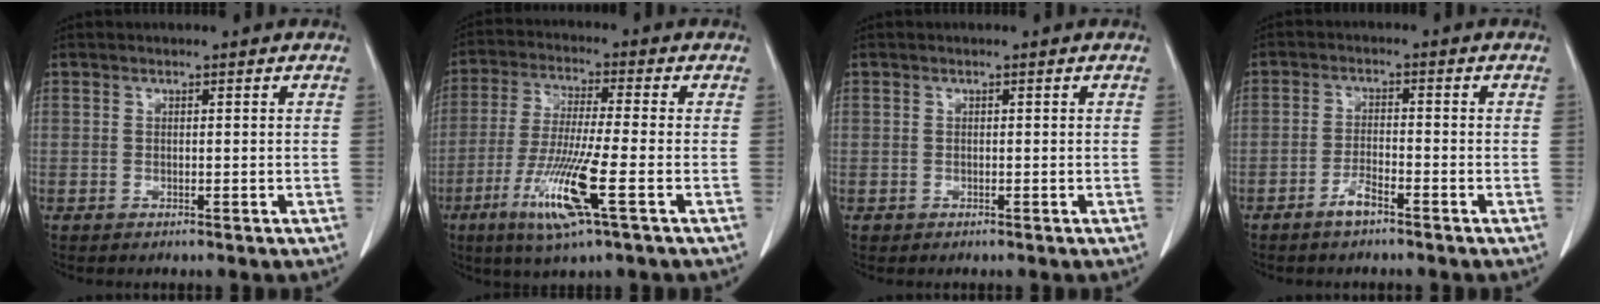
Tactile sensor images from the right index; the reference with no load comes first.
{"total": 11.7, "force": [-4.9, 0.0, 10.6], "torque": [-0.220, -0.025, -0.095]}
{"total": 0.6, "force": [-0.1, 0.5, -0.1], "torque": [0.001, 0.007, -0.001]}
{"total": 3.0, "force": [-2.2, 0.6, 1.9], "torque": [-0.035, 0.003, -0.041]}